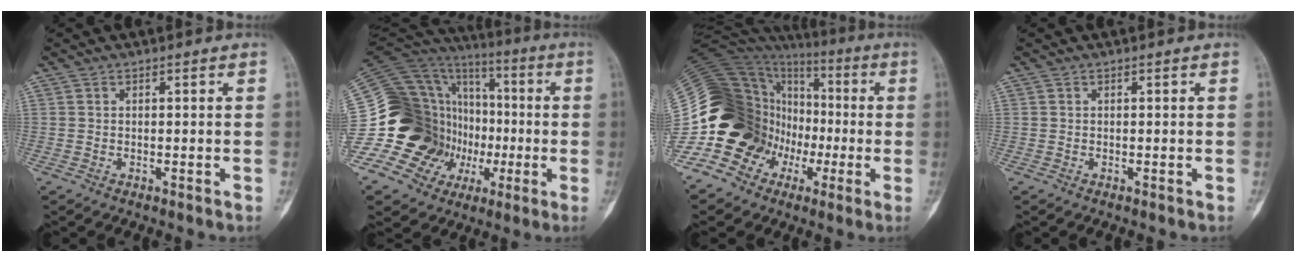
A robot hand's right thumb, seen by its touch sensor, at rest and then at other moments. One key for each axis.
{"total": 32.2, "fx": -6.2, "fy": 25.4, "fz": 18.8, "tx": -0.355, "ty": 0.094, "tz": -0.098}
{"total": 25.1, "fx": -6.5, "fy": 20.4, "fz": 13.1, "tx": -0.233, "ty": 0.092, "tz": -0.106}
{"total": 0.0}